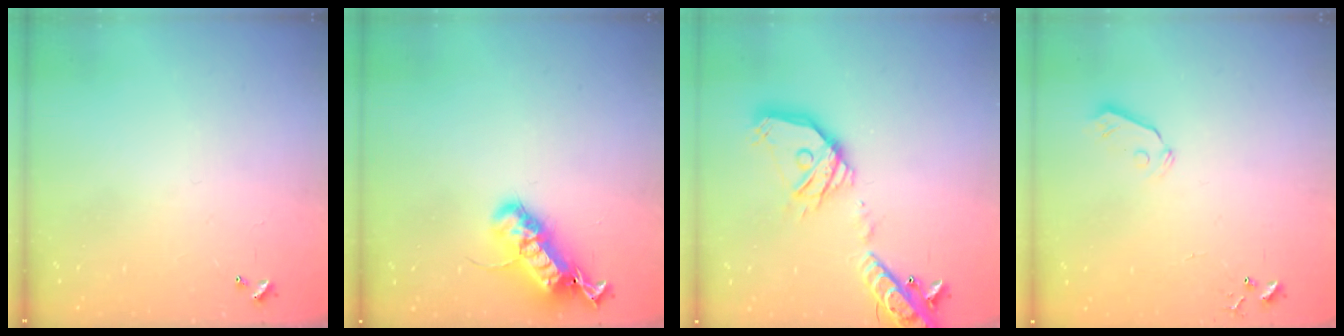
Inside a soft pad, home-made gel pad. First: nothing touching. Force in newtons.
{"total": 19.9, "press": 19.9, "slide": 0.3}
{"total": 21.9, "press": 21.6, "slide": 3.8}
{"total": 5.5, "press": 5.4, "slide": 0.6}